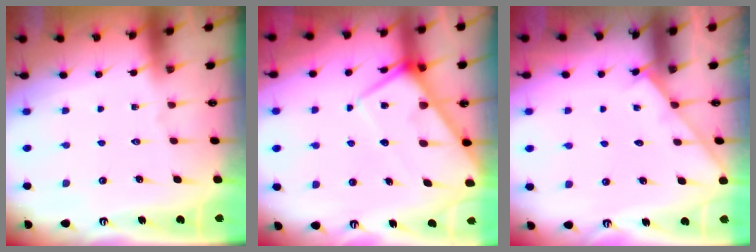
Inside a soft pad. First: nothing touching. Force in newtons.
{"total": 9.5, "press": 9.5, "slide": 0.9}
{"total": 2.9, "press": 2.9, "slide": 0.4}